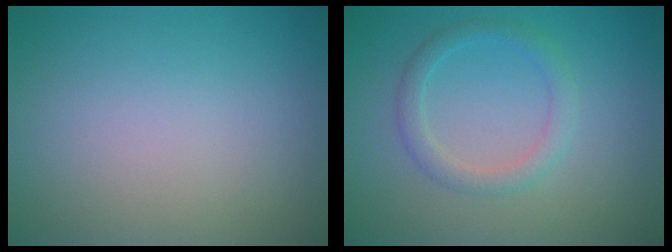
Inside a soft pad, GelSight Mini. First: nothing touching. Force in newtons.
{"total": 2.1, "press": 2.1, "slide": 0.1}